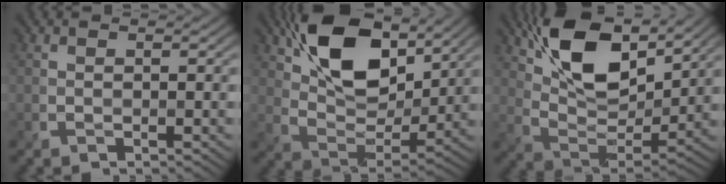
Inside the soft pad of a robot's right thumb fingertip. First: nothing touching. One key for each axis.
{"total": 13.8, "fx": 7.7, "fy": 7.3, "fz": 8.9, "tx": -0.172, "ty": 0.005, "tz": 0.137}
{"total": 13.3, "fx": 8.0, "fy": 5.9, "fz": 8.8, "tx": -0.179, "ty": 0.004, "tz": 0.152}